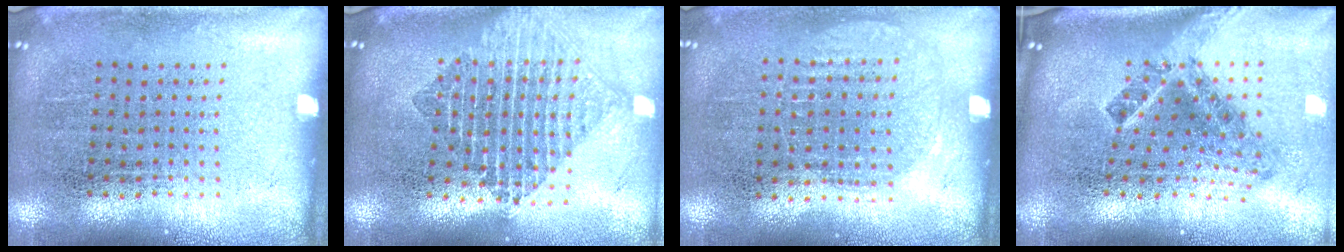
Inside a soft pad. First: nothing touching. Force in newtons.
{"total": 2.2, "press": 1.6, "slide": 1.4}
{"total": 0.9, "press": 0.9, "slide": 0.3}
{"total": 2.5, "press": 1.5, "slide": 2.0}